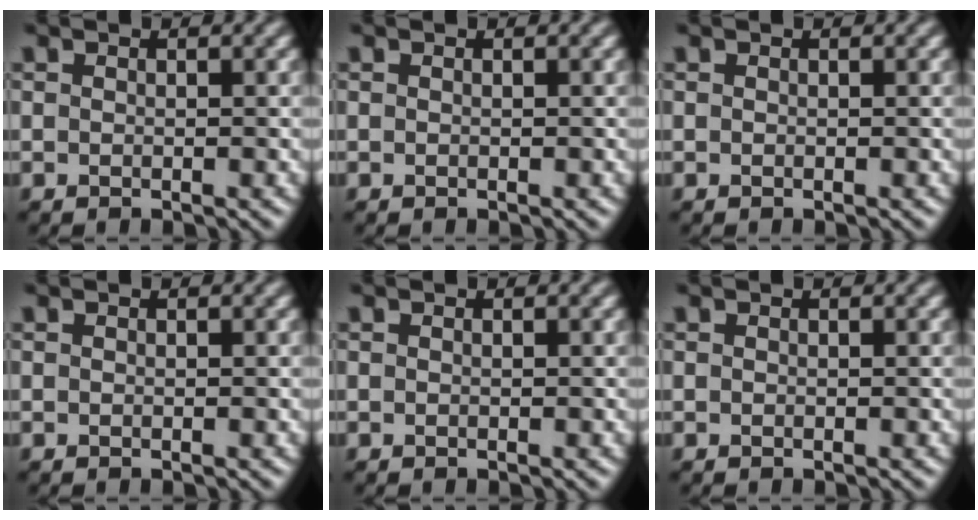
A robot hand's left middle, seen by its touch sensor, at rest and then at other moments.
{"total": 0.0}
{"total": 0.0}
{"total": 0.0}
{"total": 0.0}
{"total": 0.0}